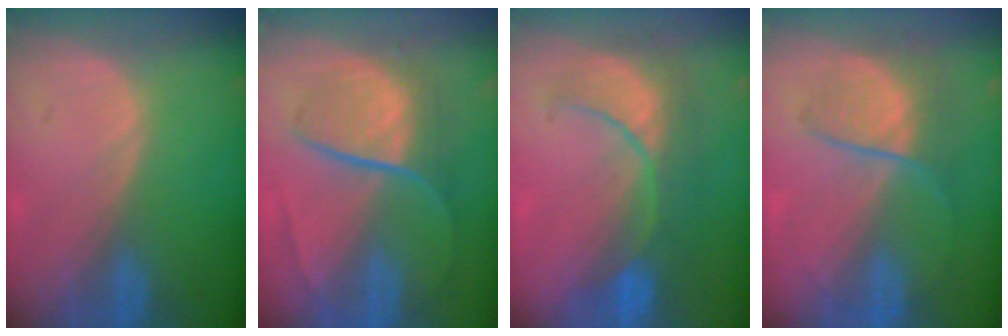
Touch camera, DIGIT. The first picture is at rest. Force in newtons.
{"total": 9.3, "press": 7.7, "slide": 5.1}
{"total": 8.5, "press": 8.4, "slide": 1.3}
{"total": 6.6, "press": 6.2, "slide": 2.3}